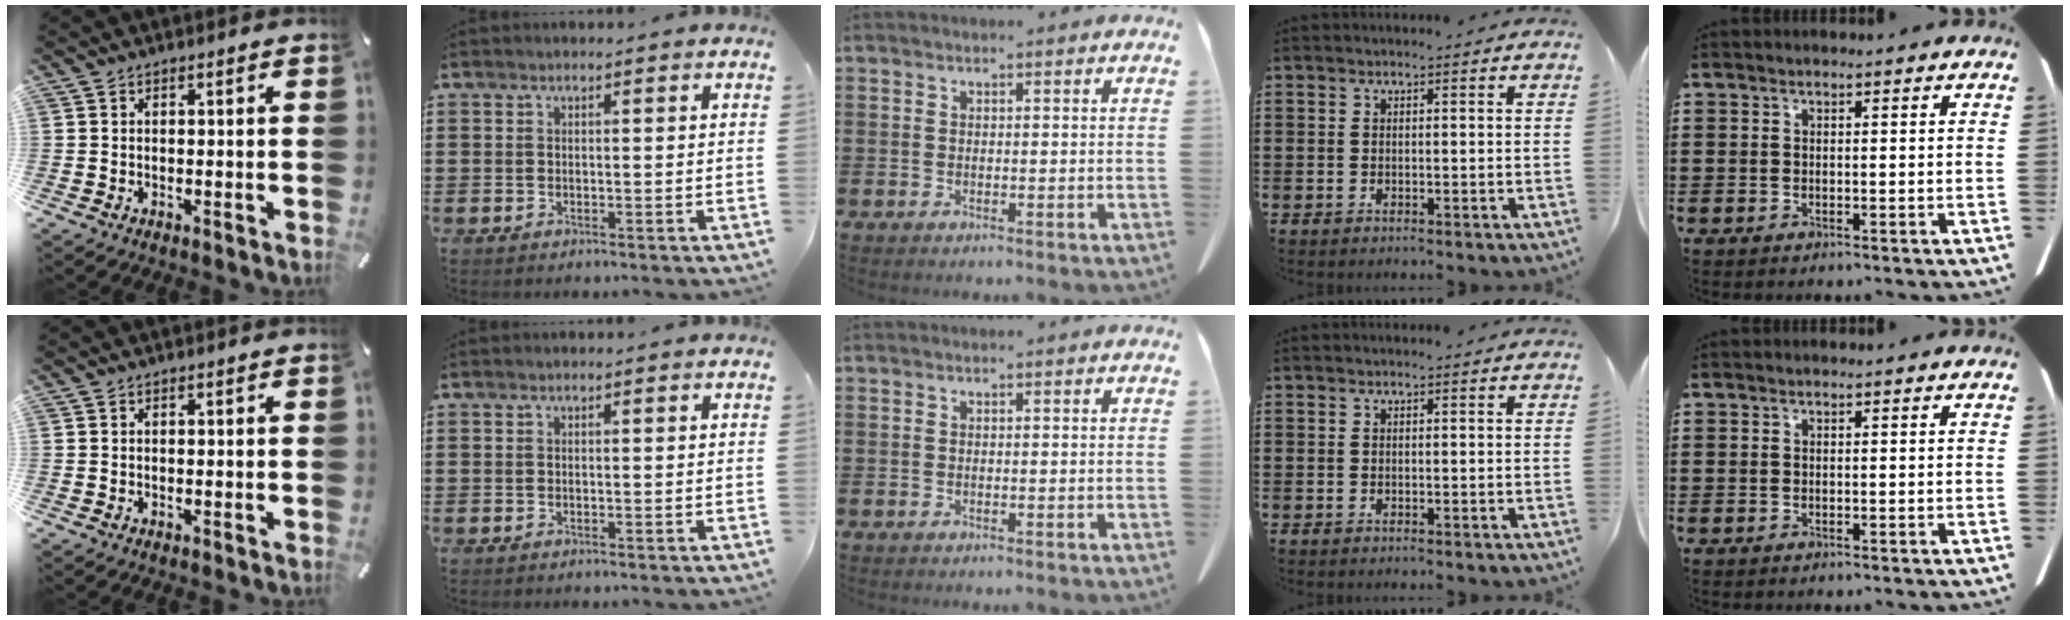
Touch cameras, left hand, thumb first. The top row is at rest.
{}